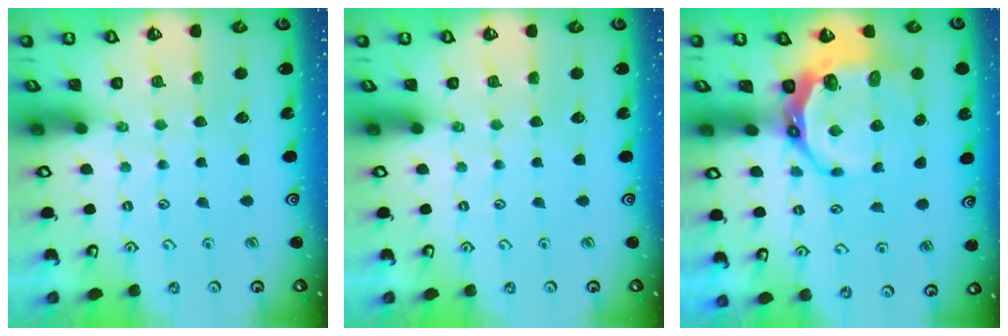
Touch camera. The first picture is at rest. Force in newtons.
{"total": 0.0}
{"total": 10.7, "press": 9.9, "slide": 4.0}